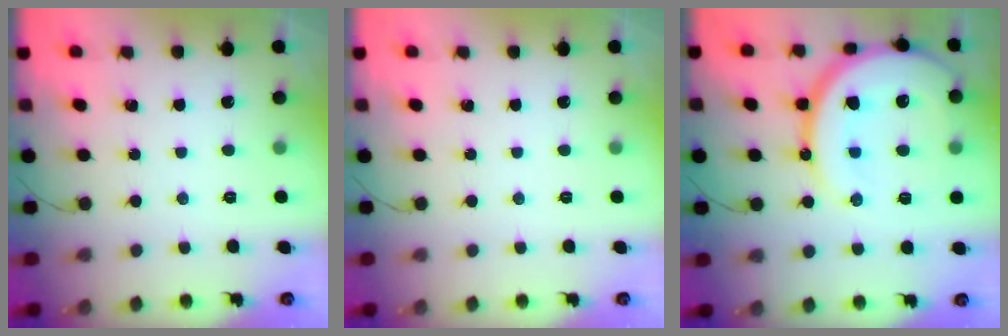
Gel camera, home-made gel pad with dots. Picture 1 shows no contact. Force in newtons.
{"total": 0.0}
{"total": 19.5, "press": 19.4, "slide": 2.0}